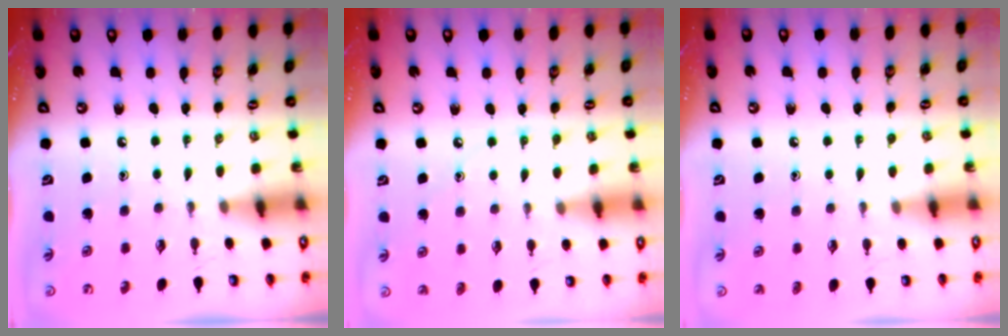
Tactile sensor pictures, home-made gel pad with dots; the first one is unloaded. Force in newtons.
{"total": 4.5, "press": 4.5, "slide": 0.4}
{"total": 2.1, "press": 2.1, "slide": 0.2}